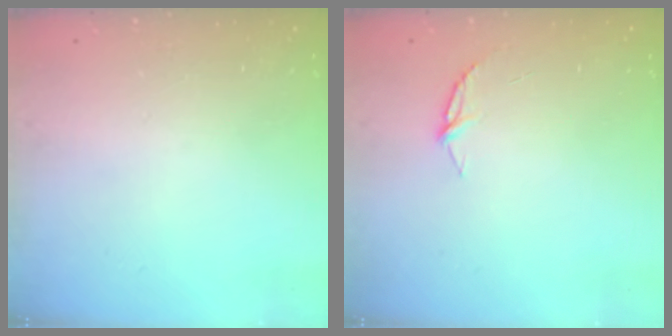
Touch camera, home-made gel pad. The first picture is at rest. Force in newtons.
{"total": 5.1, "press": 5.1, "slide": 0.5}